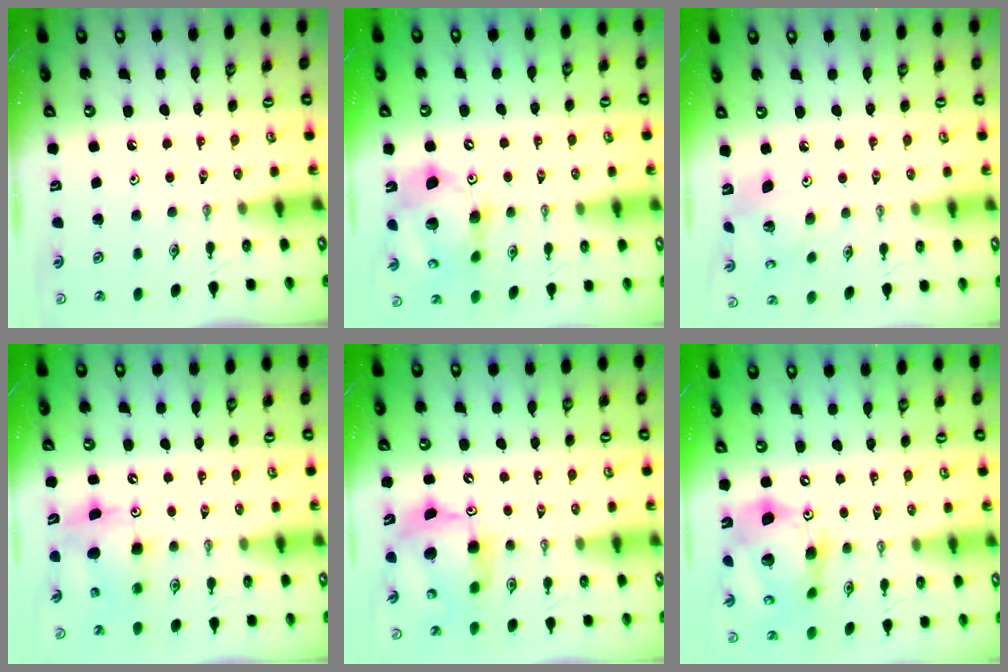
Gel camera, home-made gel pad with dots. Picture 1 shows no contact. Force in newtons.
{"total": 15.6, "press": 15.4, "slide": 2.8}
{"total": 7.5, "press": 7.5, "slide": 0.1}
{"total": 8.3, "press": 8.3, "slide": 0.6}
{"total": 10.2, "press": 10.2, "slide": 1.1}
{"total": 18.0, "press": 17.7, "slide": 3.1}